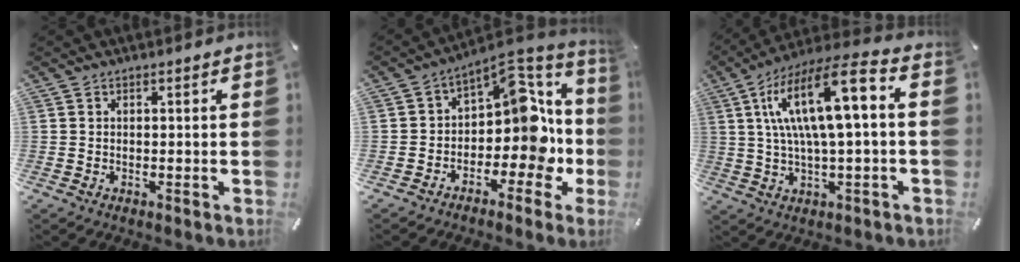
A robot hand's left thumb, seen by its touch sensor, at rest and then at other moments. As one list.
[{"total": 12.4, "force": [0.9, 7.9, 9.5], "torque": [-0.142, -0.035, 0.007]}, {"total": 16.7, "force": [3.7, 4.9, 15.5], "torque": [-0.305, -0.006, 0.052]}]